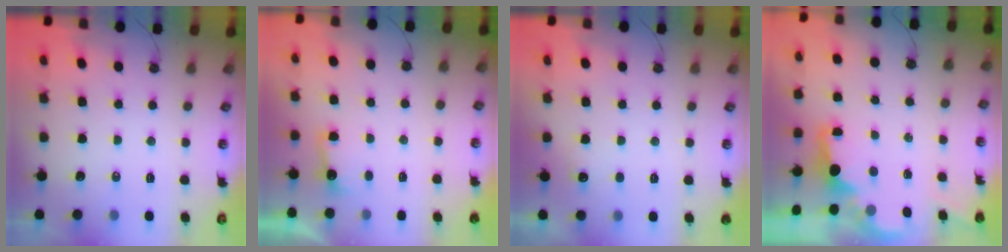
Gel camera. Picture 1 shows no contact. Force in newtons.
{"total": 2.9, "press": 2.7, "slide": 1.0}
{"total": 4.9, "press": 4.7, "slide": 1.1}
{"total": 1.9, "press": 1.8, "slide": 0.8}